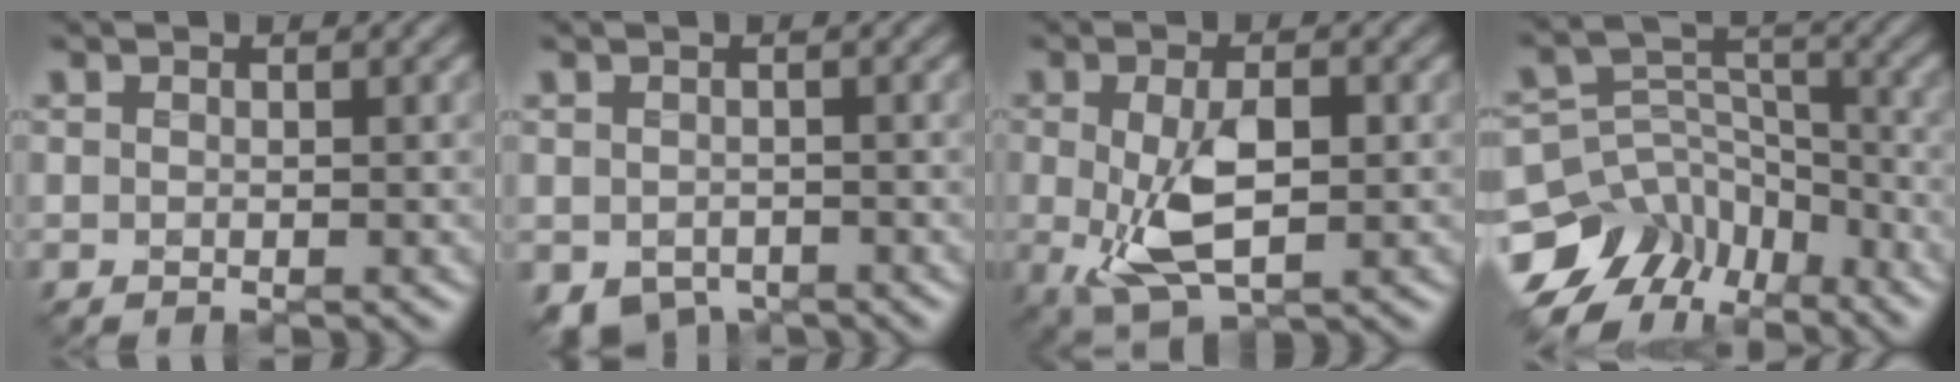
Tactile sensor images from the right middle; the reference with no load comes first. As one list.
[{"total": 2.9, "force": [-1.8, 1.8, 1.4], "torque": [-0.025, -0.009, -0.035]}, {"total": 6.3, "force": [-1.0, 3.1, 5.4], "torque": [-0.117, -0.008, -0.015]}, {"total": 12.2, "force": [-9.2, 7.1, 3.4], "torque": [-0.065, 0.022, -0.162]}]